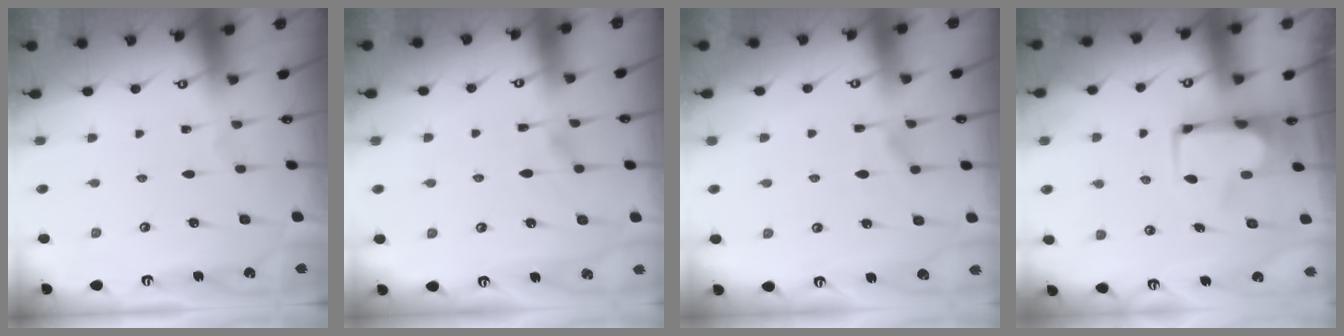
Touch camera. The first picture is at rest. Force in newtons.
{"total": 1.8, "press": 1.6, "slide": 0.9}
{"total": 1.5, "press": 0.6, "slide": 1.4}
{"total": 2.7, "press": 2.7, "slide": 0.5}